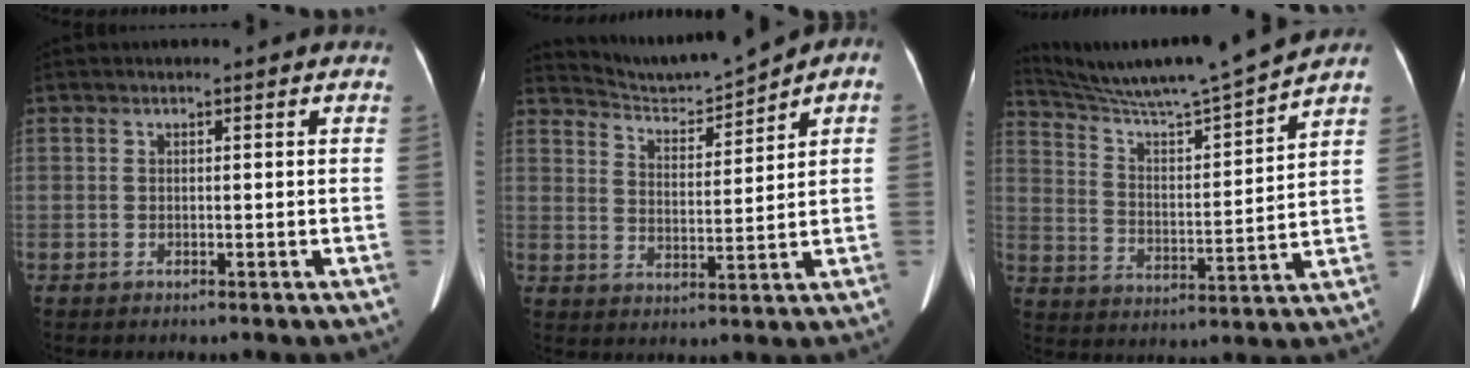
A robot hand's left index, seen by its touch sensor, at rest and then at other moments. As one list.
[{"total": 6.5, "force": [6.4, -0.3, 1.1], "torque": [-0.021, 0.008, 0.129]}, {"total": 14.6, "force": [13.6, -2.3, 4.9], "torque": [-0.097, -0.025, 0.228]}]